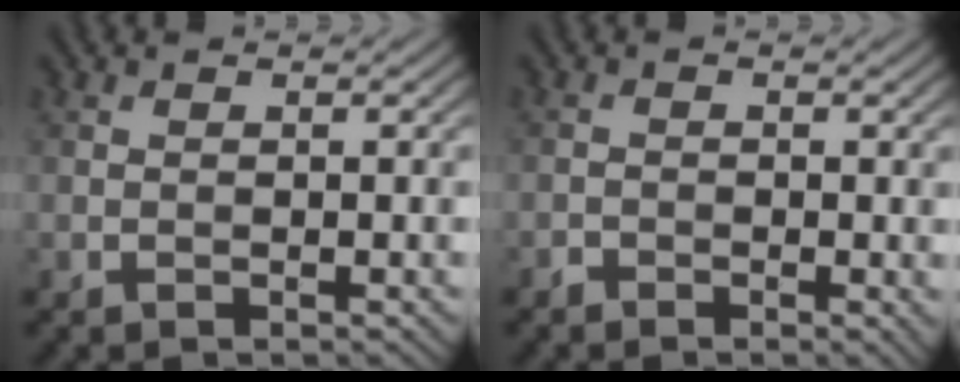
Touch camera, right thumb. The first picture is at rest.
{"total": 1.4, "force": [-0.8, 0.8, 0.8], "torque": [-0.014, -0.003, -0.016]}